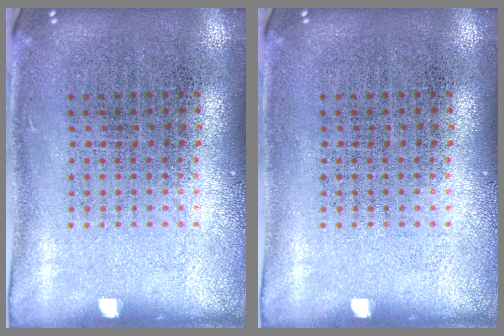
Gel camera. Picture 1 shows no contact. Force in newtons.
{"total": 0.0}